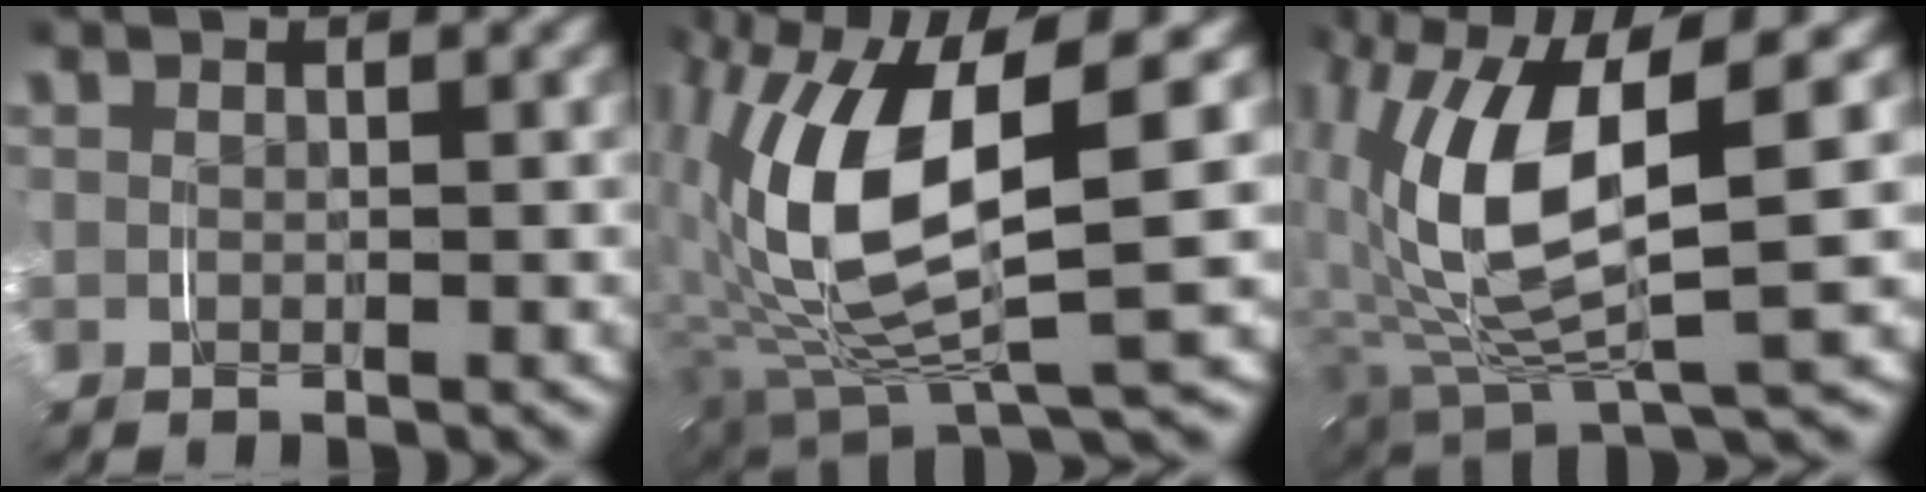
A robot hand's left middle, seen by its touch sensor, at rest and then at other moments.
{"total": 12.5, "force": [1.0, 6.2, 10.9], "torque": [-0.215, -0.019, 0.030]}
{"total": 10.7, "force": [1.1, 5.0, 9.4], "torque": [-0.188, -0.011, 0.025]}